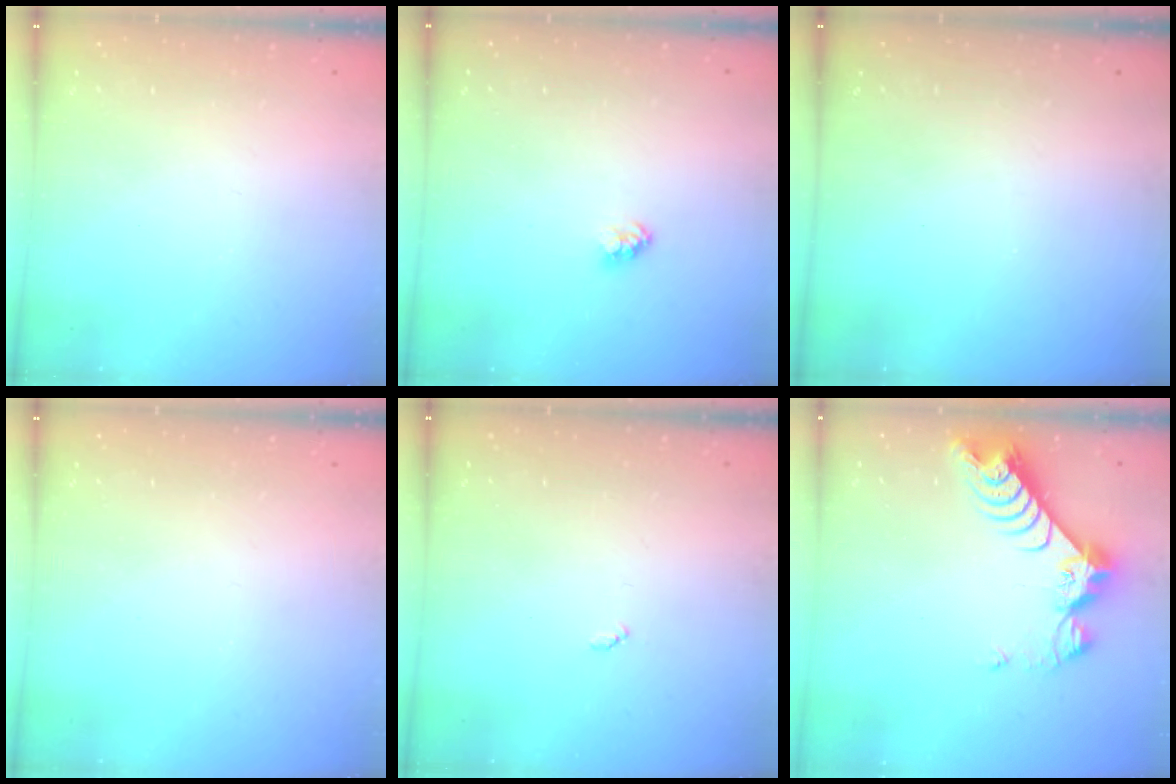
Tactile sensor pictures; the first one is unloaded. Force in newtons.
{"total": 2.4, "press": 2.4, "slide": 0.1}
{"total": 0.0}
{"total": 0.0}
{"total": 3.1, "press": 3.1, "slide": 0.4}
{"total": 9.7, "press": 9.7, "slide": 0.8}